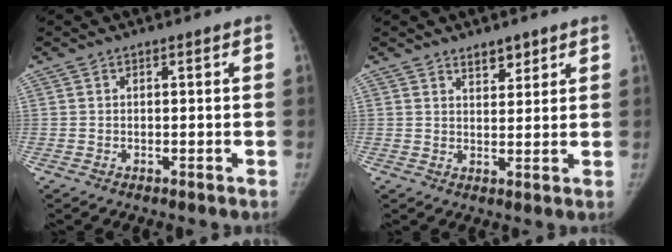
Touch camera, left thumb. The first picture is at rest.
{"total": 3.5, "force": [2.7, 1.6, 1.5], "torque": [-0.003, -0.018, 0.043]}